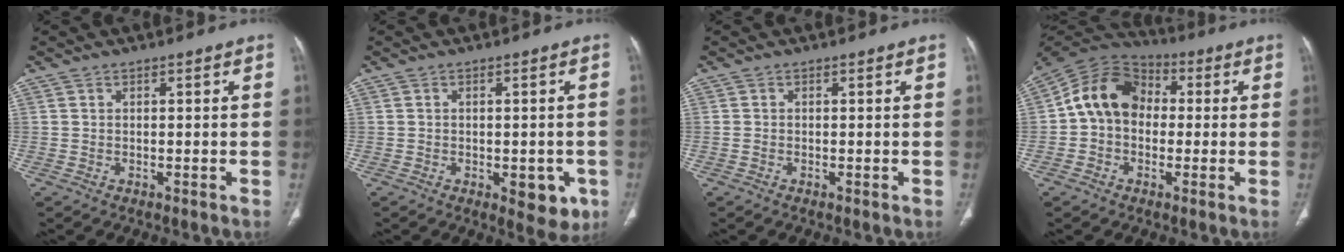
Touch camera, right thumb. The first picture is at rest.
{"total": 6.5, "force": [-2.1, 3.3, 5.1], "torque": [-0.038, -0.001, -0.017]}
{"total": 0.6, "force": [-0.2, 0.3, 0.5], "torque": [-0.013, -0.001, -0.004]}
{"total": 12.6, "force": [0.3, 10.0, 7.7], "torque": [-0.119, 0.036, -0.011]}